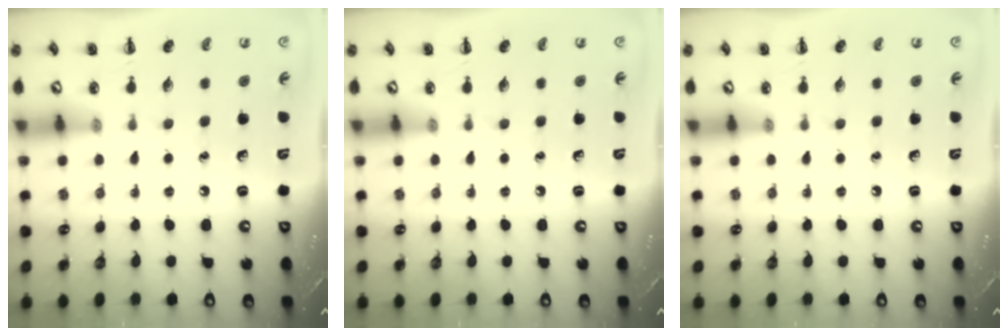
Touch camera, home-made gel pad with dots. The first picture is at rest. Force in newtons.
{"total": 0.0}
{"total": 0.0}